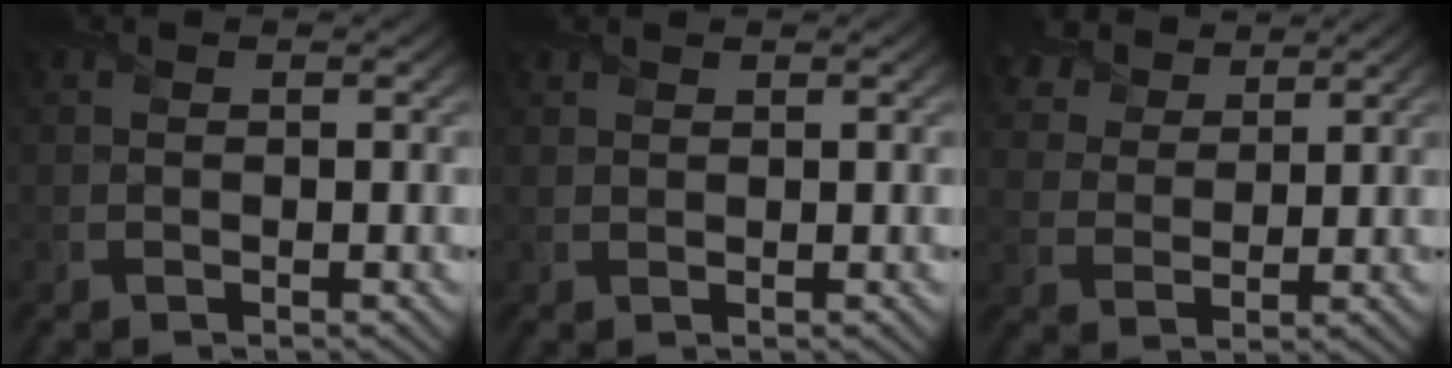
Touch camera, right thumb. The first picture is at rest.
{"total": 0.8, "force": [0.8, 0.2, 0.2], "torque": [-0.008, 0.003, 0.021]}
{"total": 5.8, "force": [4.7, 2.7, 2.1], "torque": [-0.058, 0.011, 0.087]}